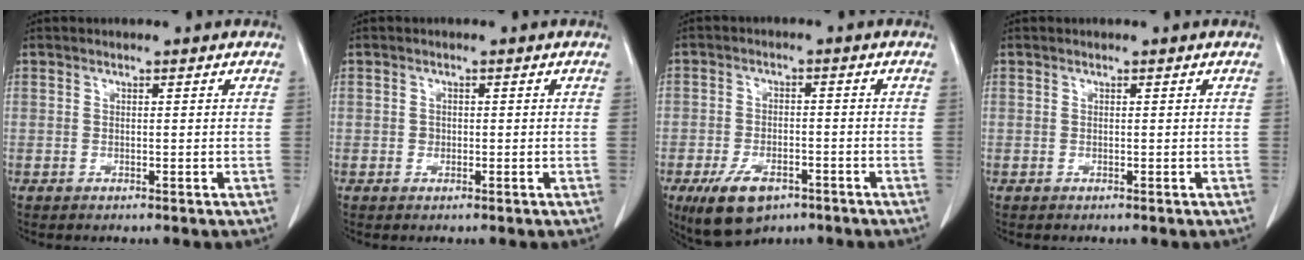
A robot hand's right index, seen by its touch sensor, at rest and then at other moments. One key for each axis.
{"total": 0.9, "fx": -0.1, "fy": 0.8, "fz": 0.3, "tx": -0.003, "ty": 0.003, "tz": -0.002}
{"total": 8.0, "fx": -4.8, "fy": 4.1, "fz": 4.8, "tx": -0.092, "ty": -0.006, "tz": -0.075}
{"total": 0.0}